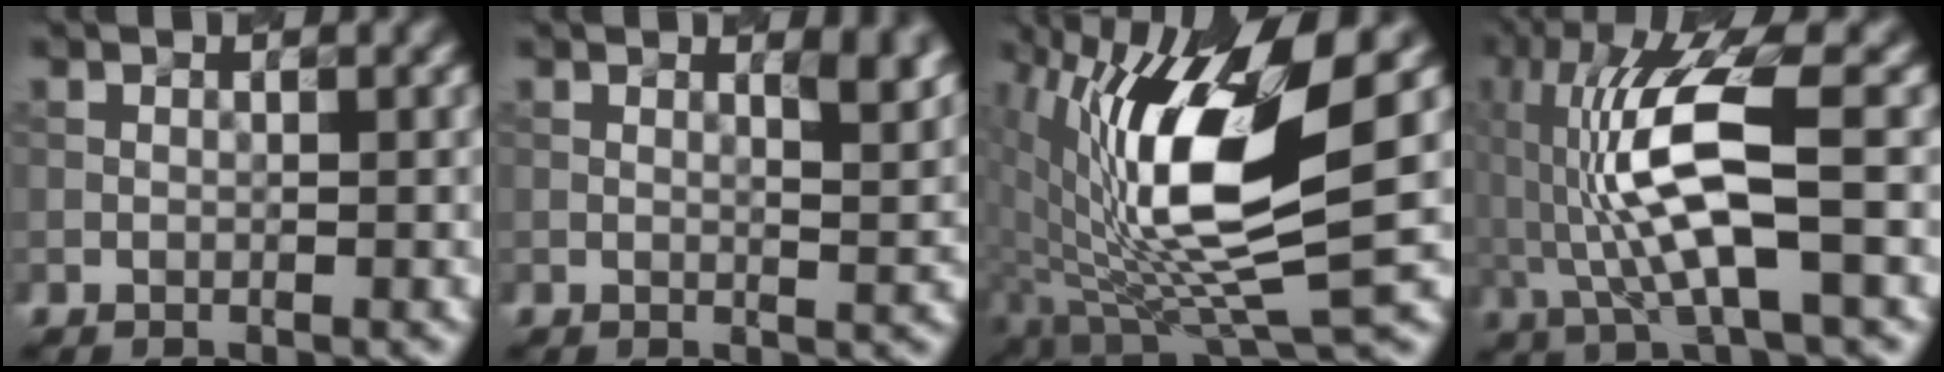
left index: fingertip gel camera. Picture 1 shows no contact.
{"total": 2.9, "force": [1.6, 0.9, 2.3], "torque": [-0.024, -0.004, 0.023]}
{"total": 12.9, "force": [2.0, 4.2, 12.0], "torque": [-0.232, -0.013, 0.042]}
{"total": 9.0, "force": [-0.2, 2.1, 8.7], "torque": [-0.181, 0.010, -0.003]}